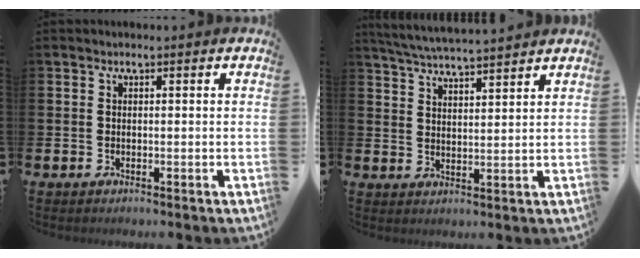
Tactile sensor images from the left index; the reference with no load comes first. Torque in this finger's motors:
{"motor_torque": [0.59, -0.66, 0.29, 0.14]}